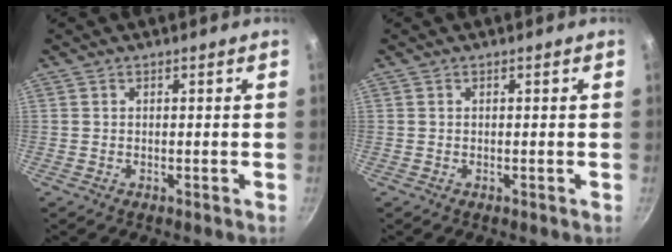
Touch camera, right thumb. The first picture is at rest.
{"total": 0.0}